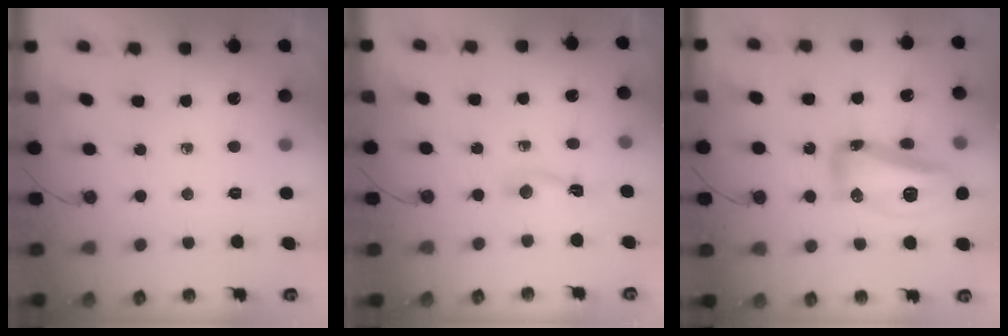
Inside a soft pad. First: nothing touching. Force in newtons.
{"total": 2.5, "press": 2.5, "slide": 0.3}
{"total": 17.0, "press": 16.9, "slide": 1.8}